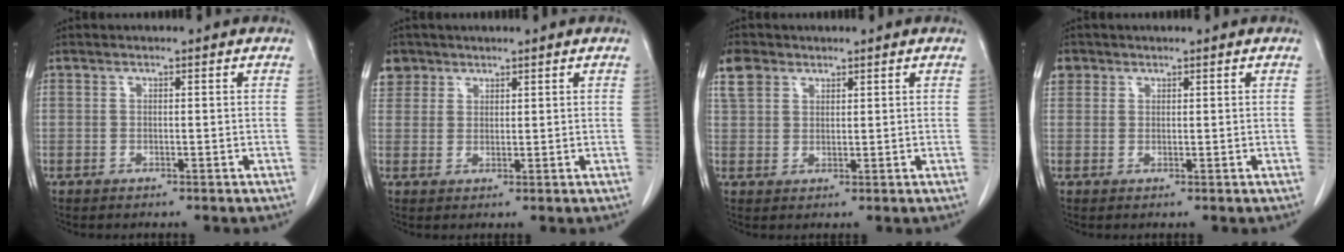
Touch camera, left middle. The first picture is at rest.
{"total": 4.9, "force": [3.2, 3.8, 0.3], "torque": [-0.003, 0.014, 0.064]}
{"total": 4.4, "force": [2.8, 2.9, 1.6], "torque": [-0.042, 0.013, 0.063]}
{"total": 2.8, "force": [1.5, 2.4, 0.4], "torque": [-0.004, 0.013, 0.028]}